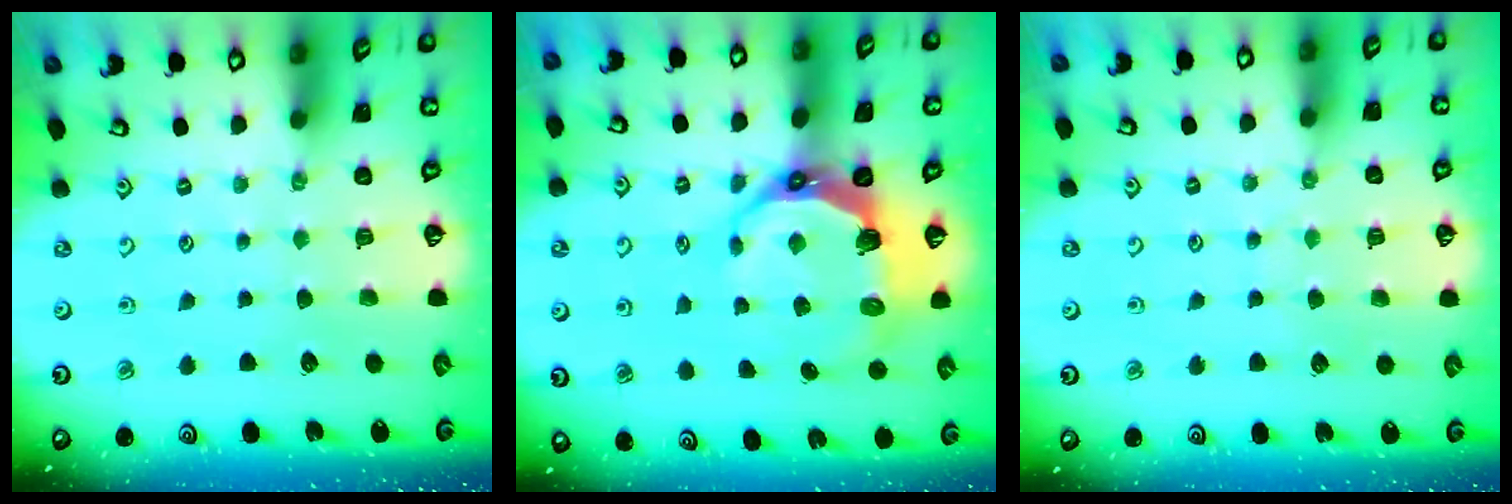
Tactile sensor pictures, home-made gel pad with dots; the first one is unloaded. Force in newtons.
{"total": 10.5, "press": 8.8, "slide": 5.8}
{"total": 3.8, "press": 3.8, "slide": 0.3}